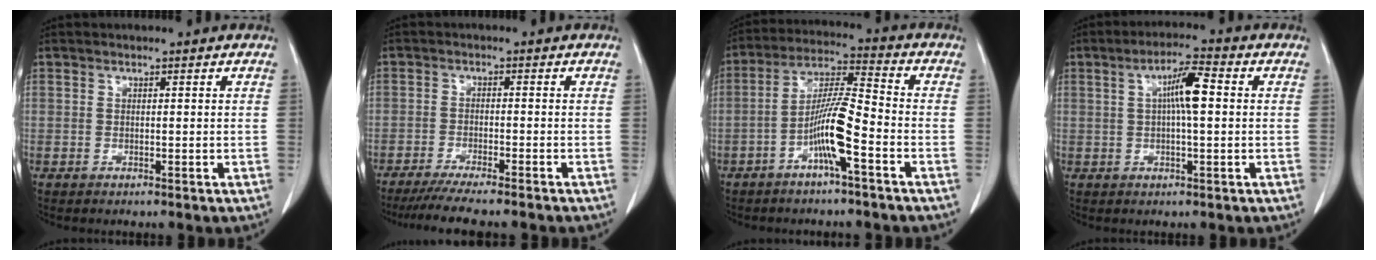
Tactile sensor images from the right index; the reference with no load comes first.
{"total": 10.1, "force": [-8.7, 0.2, 5.1], "torque": [-0.062, -0.021, -0.132]}
{"total": 9.2, "force": [-3.8, 0.3, 8.3], "torque": [-0.165, 0.011, -0.074]}
{"total": 6.1, "force": [0.9, 0.7, 6.0], "torque": [-0.107, 0.012, 0.013]}